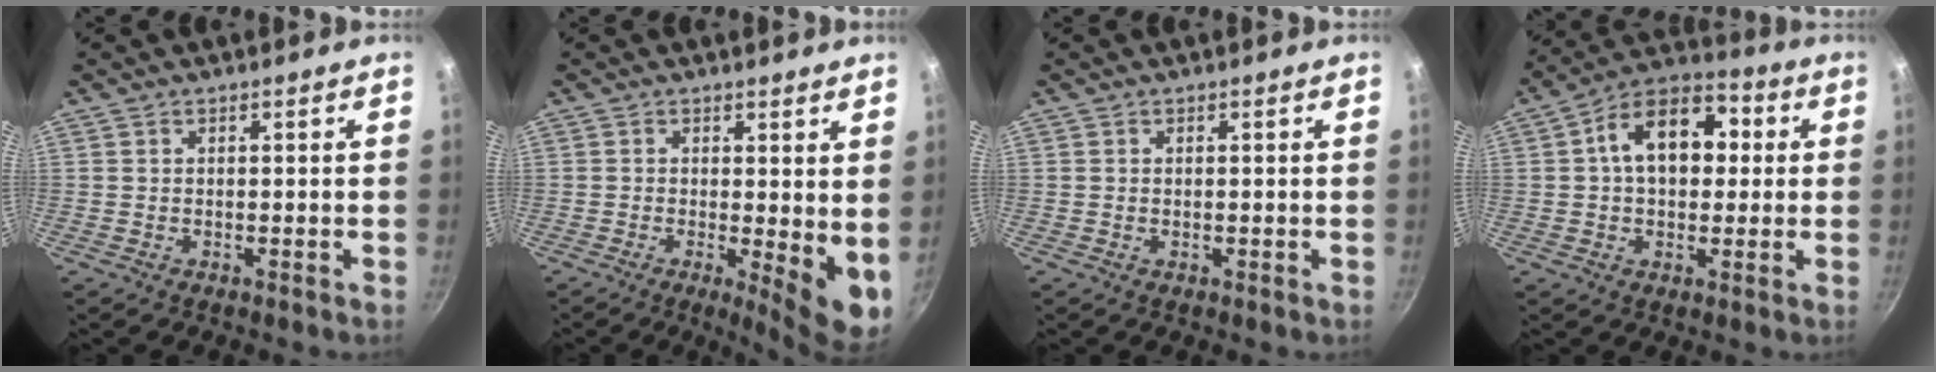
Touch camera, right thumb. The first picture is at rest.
{"total": 8.1, "force": [-0.2, 2.5, 7.7], "torque": [-0.095, -0.019, -0.001]}
{"total": 0.0}
{"total": 14.5, "force": [2.2, 9.7, 10.5], "torque": [-0.120, 0.028, 0.015]}